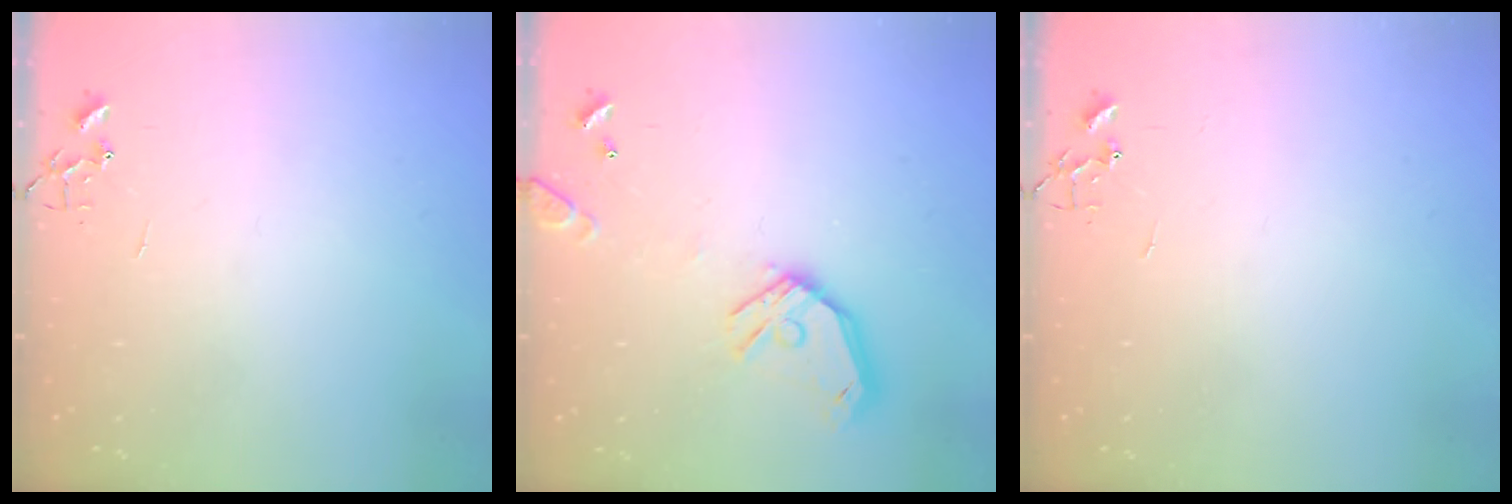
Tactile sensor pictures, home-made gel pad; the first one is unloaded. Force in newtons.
{"total": 14.4, "press": 14.2, "slide": 2.1}
{"total": 0.0}